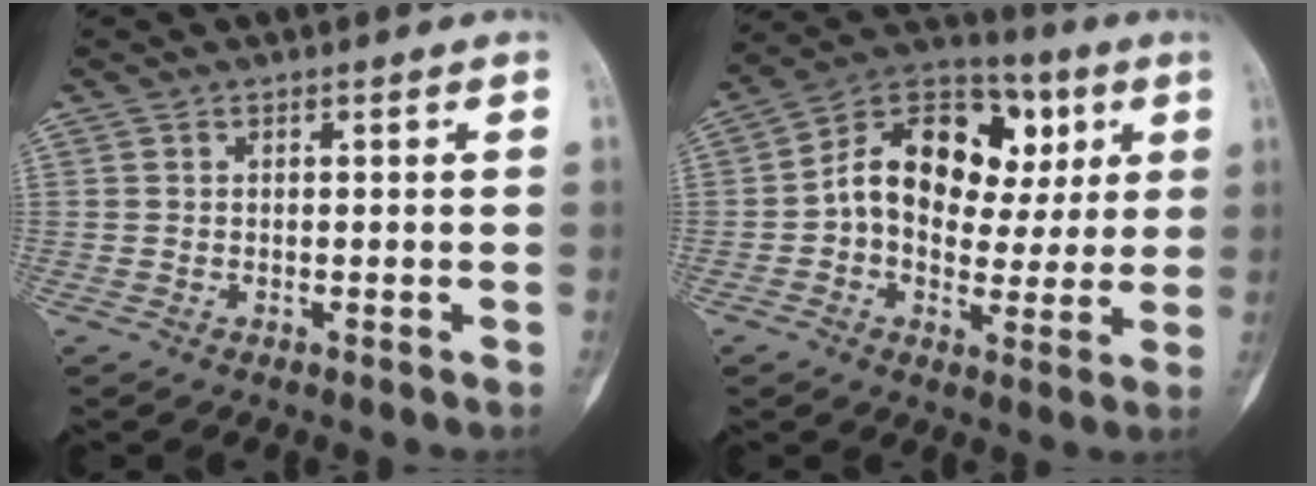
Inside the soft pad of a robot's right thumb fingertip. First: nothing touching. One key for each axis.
{"total": 18.1, "fx": 3.0, "fy": 12.8, "fz": 12.5, "tx": -0.153, "ty": 0.025, "tz": 0.042}